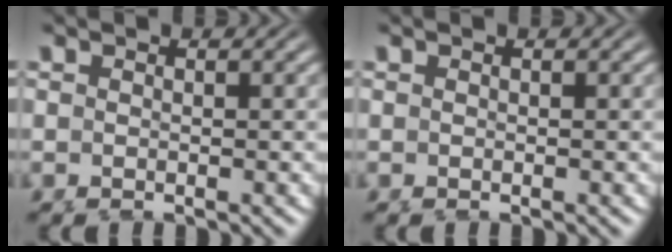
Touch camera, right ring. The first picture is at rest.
{"total": 0.0}